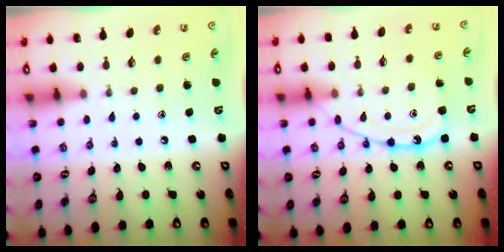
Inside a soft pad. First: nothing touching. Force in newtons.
{"total": 13.1, "press": 13.1, "slide": 1.0}